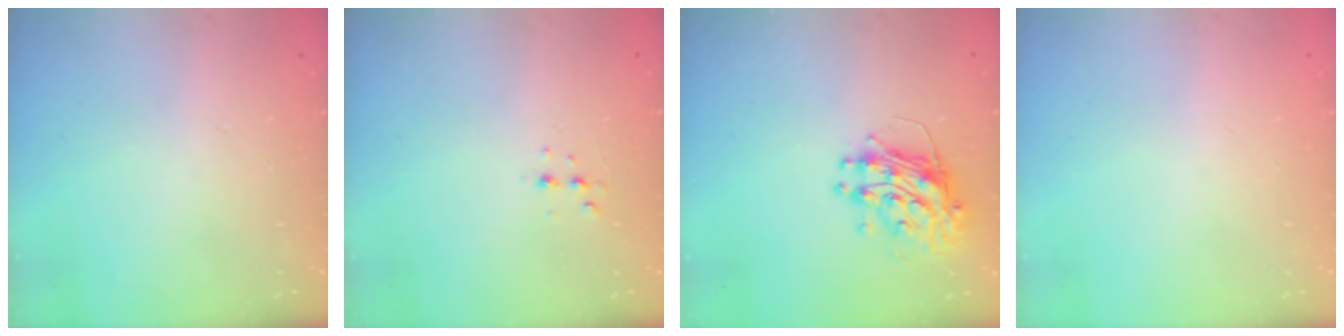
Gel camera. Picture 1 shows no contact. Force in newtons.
{"total": 3.1, "press": 3.0, "slide": 0.6}
{"total": 11.4, "press": 11.3, "slide": 1.1}
{"total": 0.0}